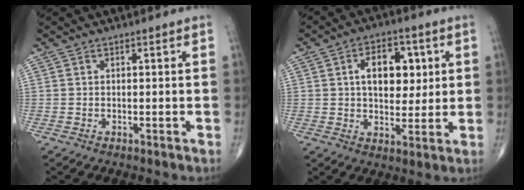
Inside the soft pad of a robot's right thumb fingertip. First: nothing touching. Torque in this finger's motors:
{"motor_torque": [1.41, 1.64, 1.05, 0.15, 0.06]}